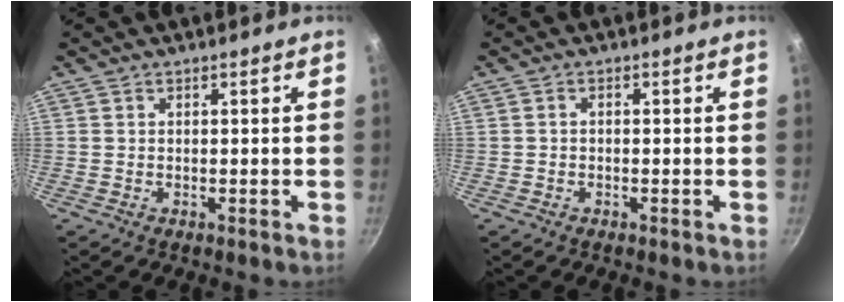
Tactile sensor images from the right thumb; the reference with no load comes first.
{"total": 0.8, "force": [-0.4, 0.5, 0.5], "torque": [-0.012, 0.007, -0.006]}